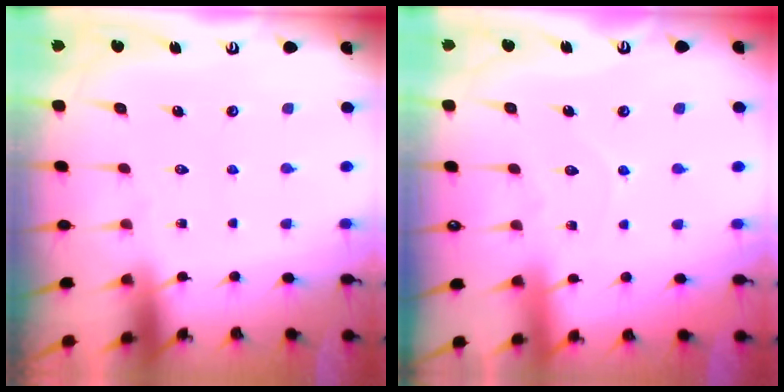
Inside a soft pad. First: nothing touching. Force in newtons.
{"total": 2.8, "press": 2.8, "slide": 0.3}